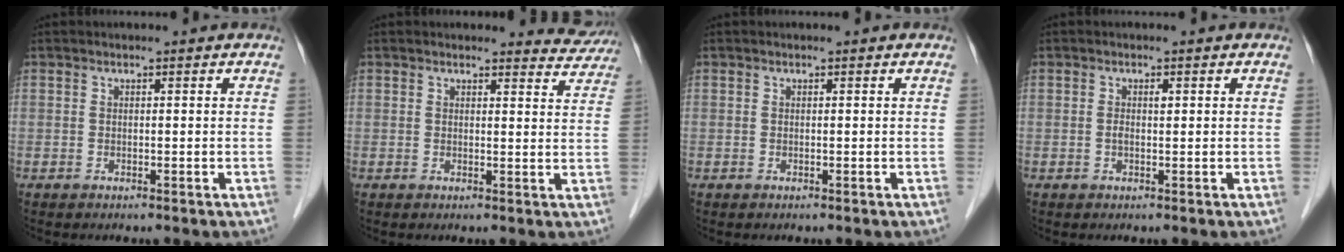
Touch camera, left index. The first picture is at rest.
{"total": 4.4, "force": [4.2, 0.9, -0.7], "torque": [0.016, -0.026, 0.025]}
{"total": 0.0}
{"total": 1.2, "force": [0.1, 0.4, 1.1], "torque": [-0.023, 0.001, 0.002]}